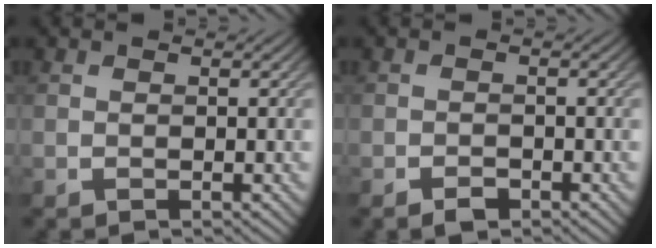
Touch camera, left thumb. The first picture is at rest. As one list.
[{"total": 1.4, "force": [-1.1, 0.6, 0.7], "torque": [-0.010, -0.001, -0.020]}]